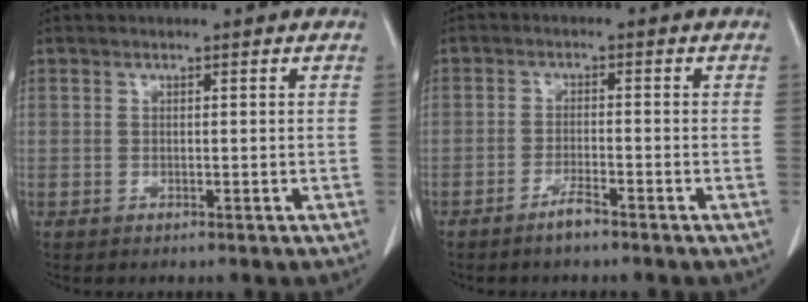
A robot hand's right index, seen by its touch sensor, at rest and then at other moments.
{"total": 2.8, "force": [-2.2, 0.2, 1.7], "torque": [-0.034, -0.001, -0.041]}